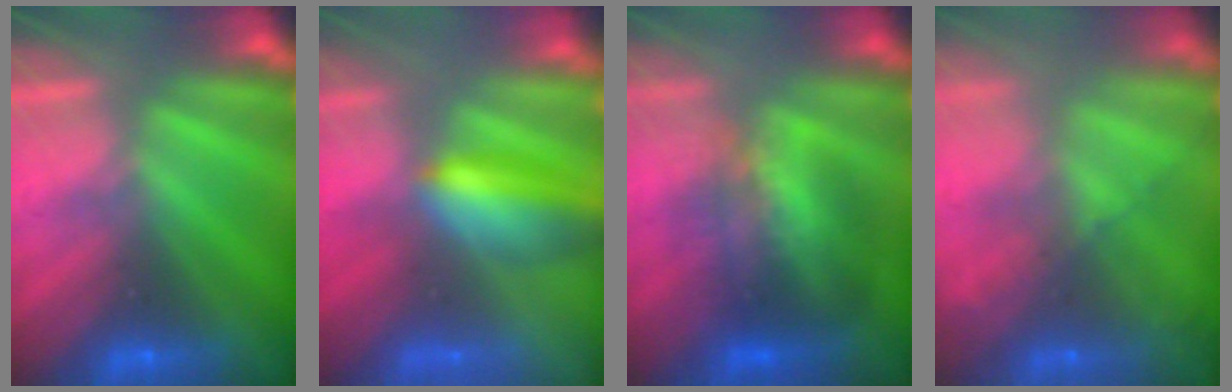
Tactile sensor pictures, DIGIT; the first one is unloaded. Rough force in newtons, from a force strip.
{"total": 7.5}
{"total": 3.8}
{"total": 7.4}